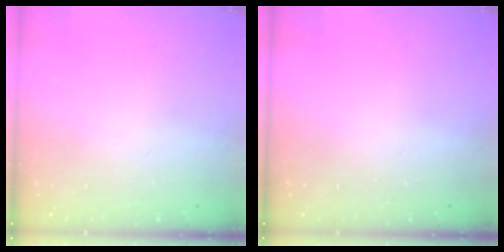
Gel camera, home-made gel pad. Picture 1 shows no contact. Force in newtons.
{"total": 0.0}